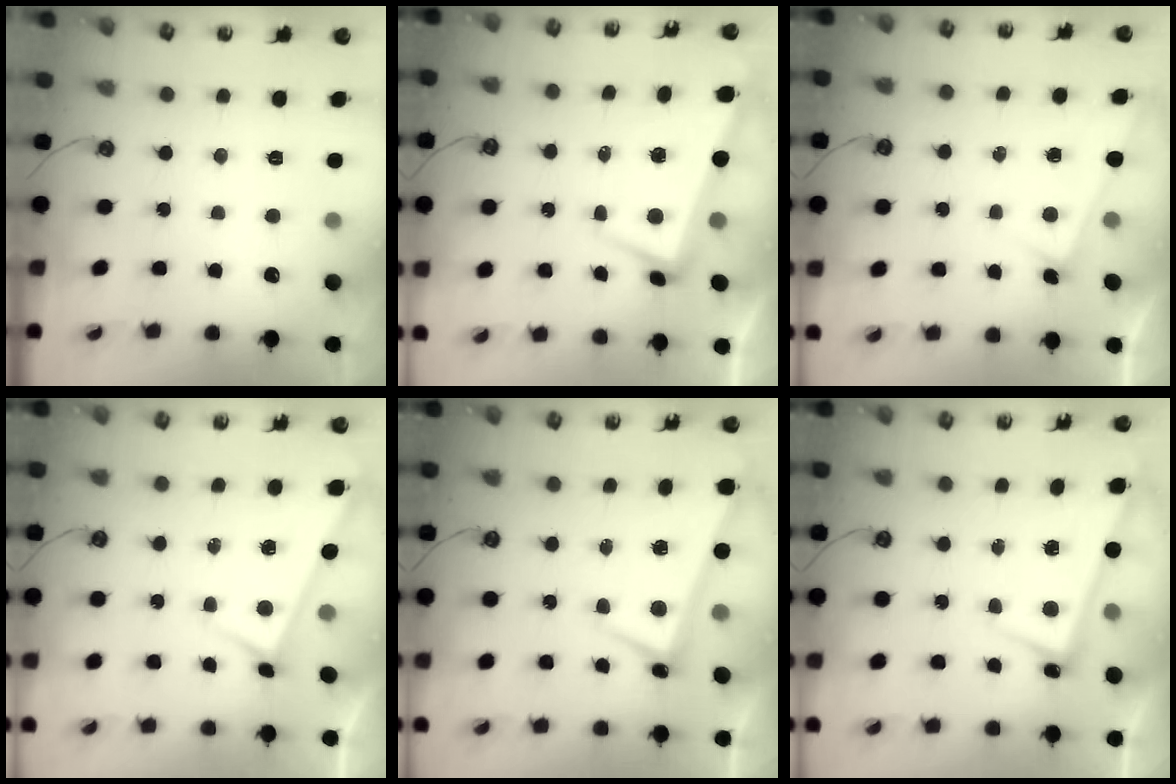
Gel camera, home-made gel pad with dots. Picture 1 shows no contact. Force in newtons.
{"total": 2.1, "press": 0.4, "slide": 2.0}
{"total": 6.1, "press": 6.1, "slide": 0.2}
{"total": 3.1, "press": 3.1, "slide": 0.3}
{"total": 1.3, "press": 1.2, "slide": 0.3}
{"total": 2.6, "press": 2.5, "slide": 0.7}